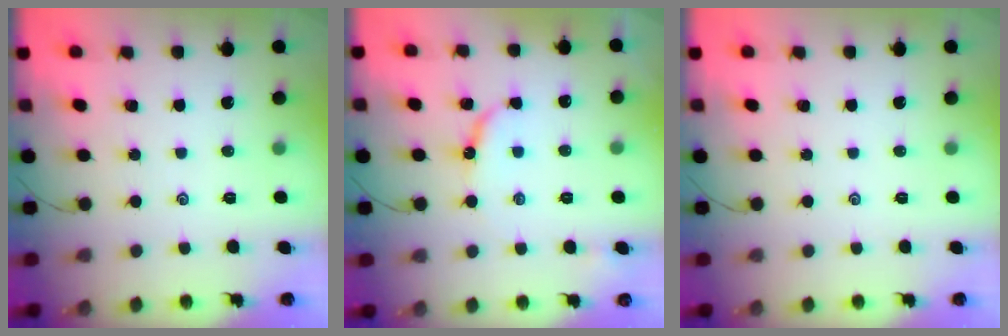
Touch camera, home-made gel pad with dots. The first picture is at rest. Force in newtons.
{"total": 6.6, "press": 6.6, "slide": 0.7}
{"total": 0.0}